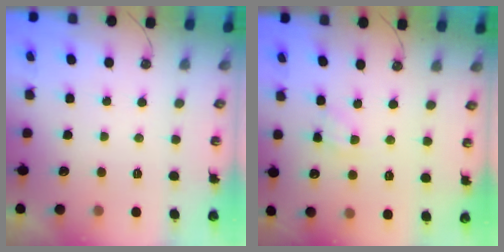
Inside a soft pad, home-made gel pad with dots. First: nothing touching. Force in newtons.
{"total": 6.7, "press": 6.6, "slide": 0.8}